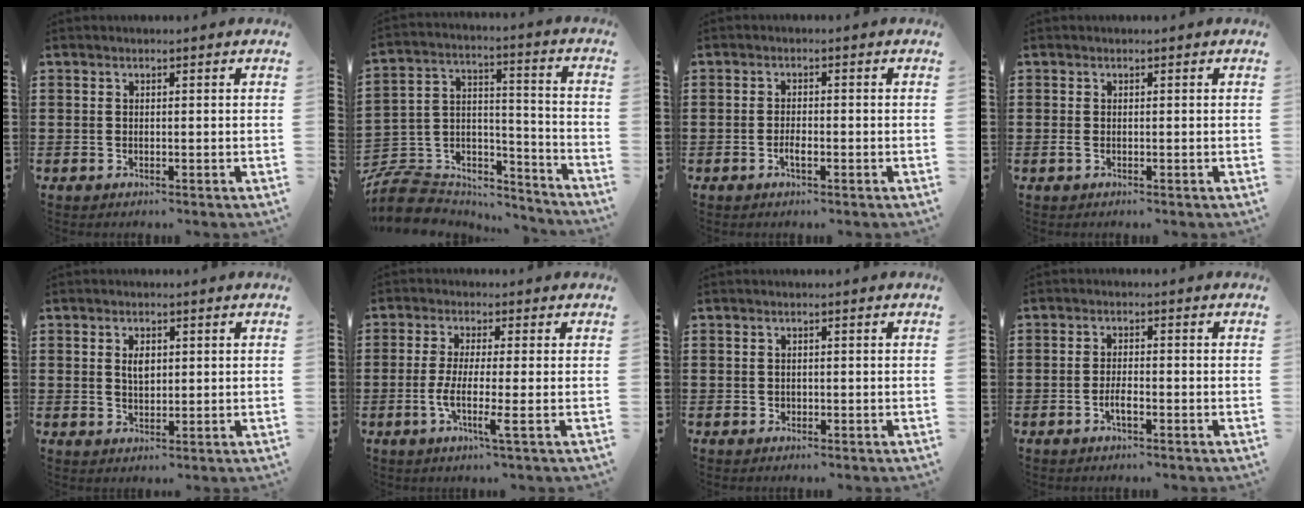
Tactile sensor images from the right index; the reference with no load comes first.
{"total": 7.7, "force": [-6.6, 3.6, 1.4], "torque": [-0.044, 0.002, -0.130]}
{"total": 2.0, "force": [-0.9, 0.6, 1.7], "torque": [-0.032, 0.001, -0.017]}
{"total": 0.5, "force": [-0.2, 0.2, 0.5], "torque": [-0.012, -0.003, -0.002]}
{"total": 2.6, "force": [0.7, 1.4, 2.1], "torque": [-0.038, 0.003, 0.009]}
{"total": 5.2, "force": [-1.5, 0.1, 5.0], "torque": [-0.104, -0.017, -0.031]}
{"total": 0.5, "force": [0.0, 0.5, 0.1], "torque": [-0.004, 0.003, 0.000]}
{"total": 2.5, "force": [-1.2, 0.6, 2.1], "torque": [-0.037, 0.002, -0.021]}